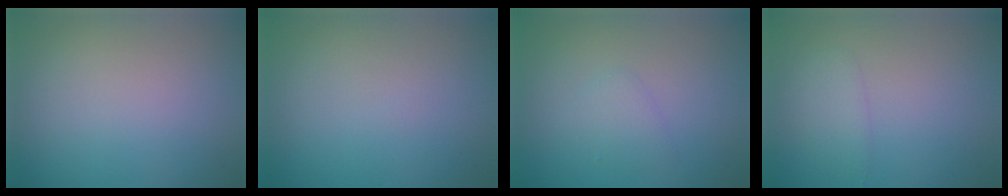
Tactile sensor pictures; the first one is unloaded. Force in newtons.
{"total": 0.0}
{"total": 1.4, "press": 1.4, "slide": 0.0}
{"total": 1.4, "press": 1.4, "slide": 0.1}